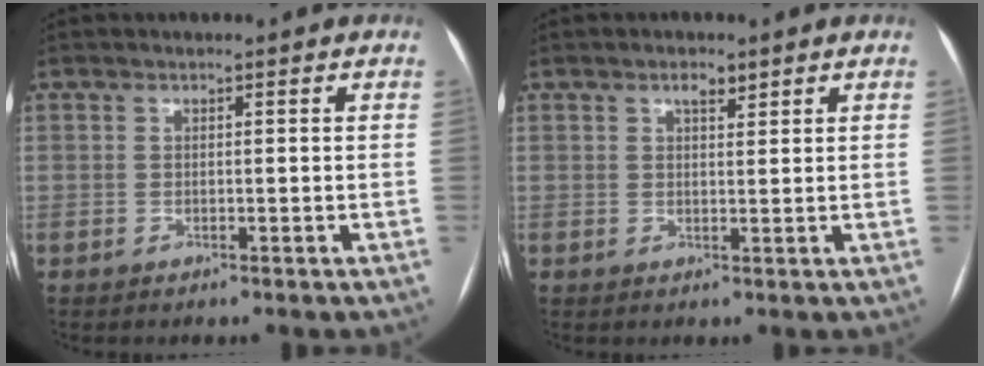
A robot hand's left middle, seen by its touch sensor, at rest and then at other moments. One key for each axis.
{"total": 2.0, "fx": 1.4, "fy": 0.7, "fz": 1.3, "tx": -0.023, "ty": 0.002, "tz": 0.022}